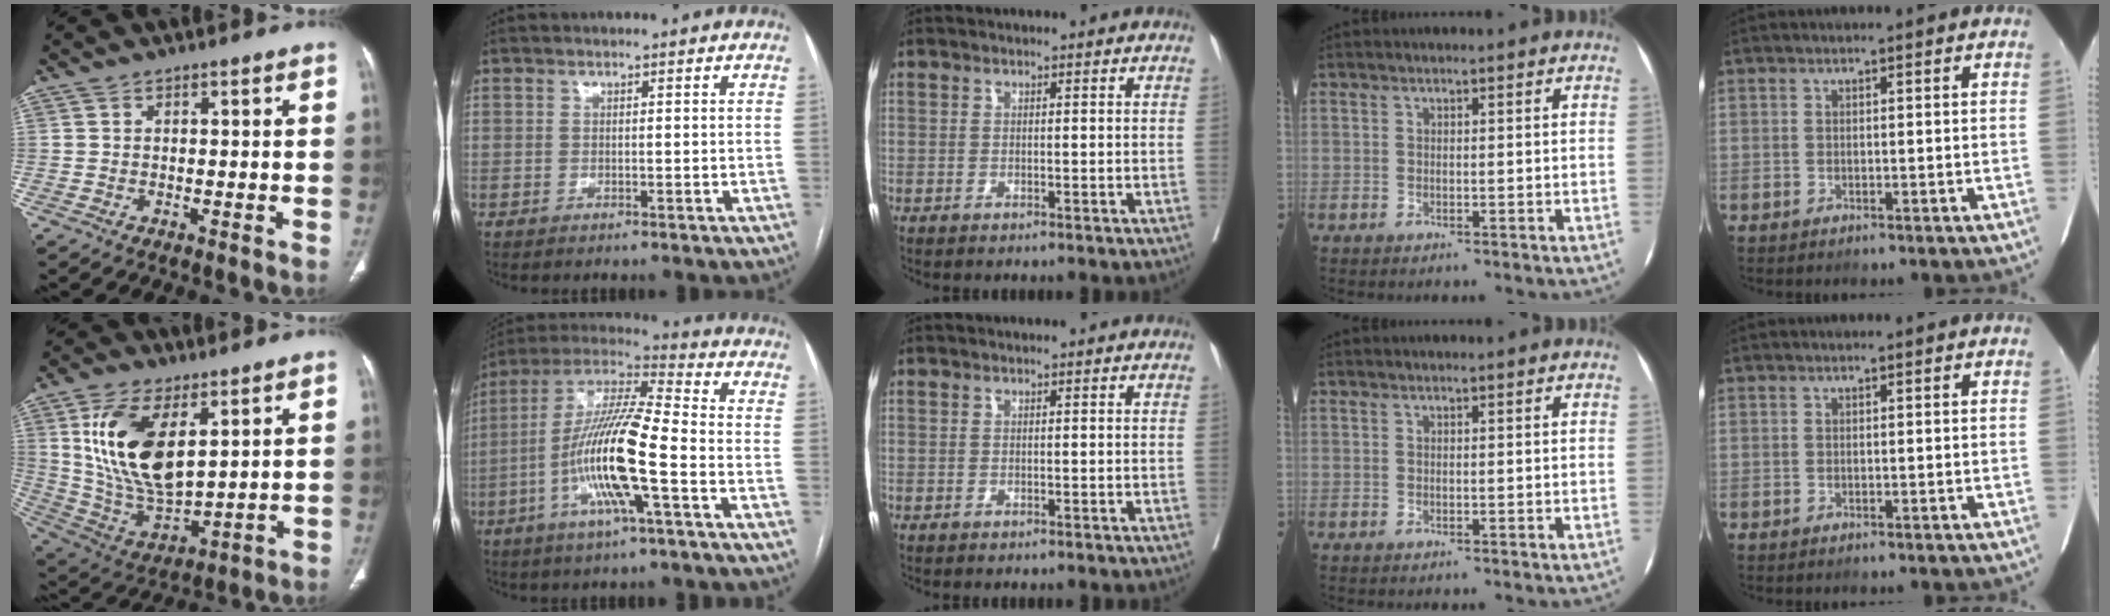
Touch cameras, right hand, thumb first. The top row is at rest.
{"thumb": {"total": 17.4, "force": [5.9, 8.7, 13.9], "torque": [-0.253, -0.027, 0.126]}, "index": {"total": 16.0, "force": [-4.4, 1.2, 15.3], "torque": [-0.304, 0.002, -0.088]}}